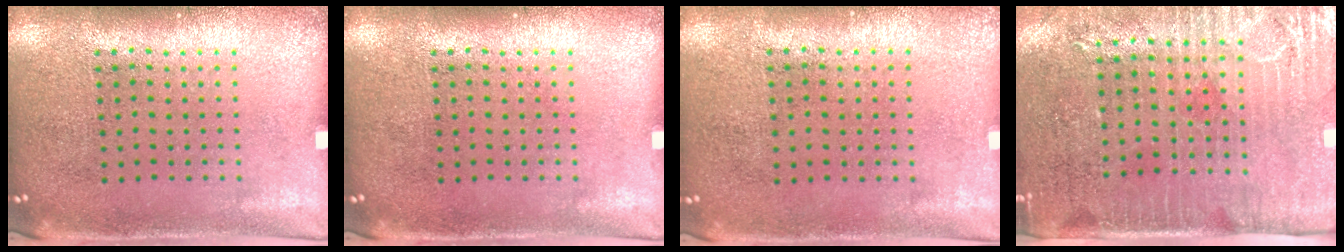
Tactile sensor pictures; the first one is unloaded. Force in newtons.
{"total": 0.0}
{"total": 0.0}
{"total": 3.2, "press": 2.8, "slide": 1.6}